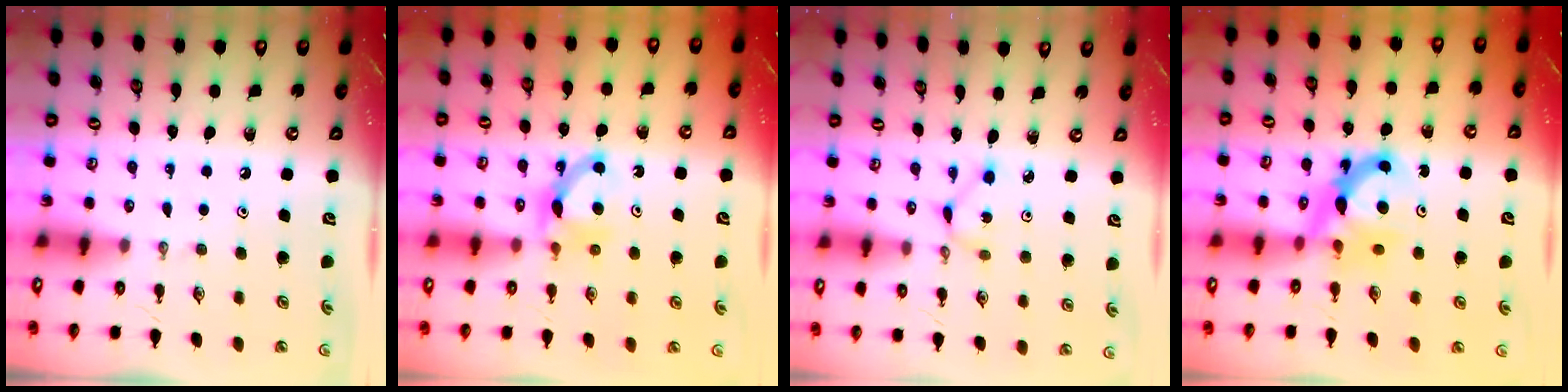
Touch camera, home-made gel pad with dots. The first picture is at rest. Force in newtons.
{"total": 8.1, "press": 8.1, "slide": 0.1}
{"total": 2.1, "press": 2.1, "slide": 0.3}
{"total": 7.3, "press": 7.3, "slide": 0.5}